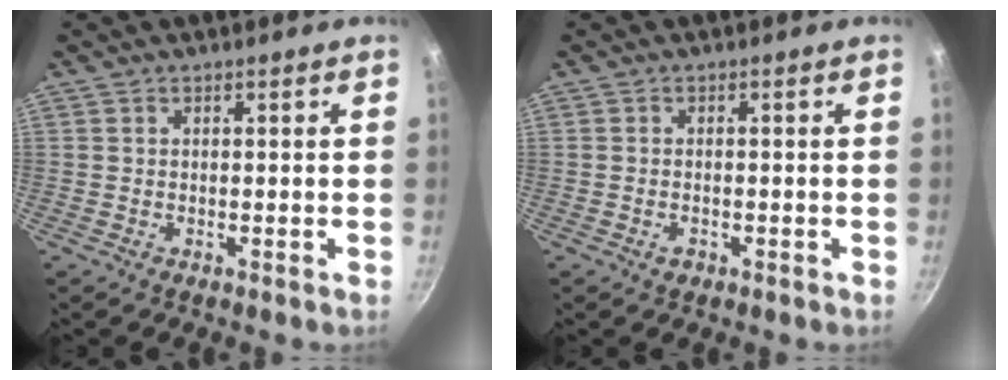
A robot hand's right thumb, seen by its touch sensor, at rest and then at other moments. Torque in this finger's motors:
{"motor_torque": [-0.31, -0.02, -0.26, 0.03, 0.03]}